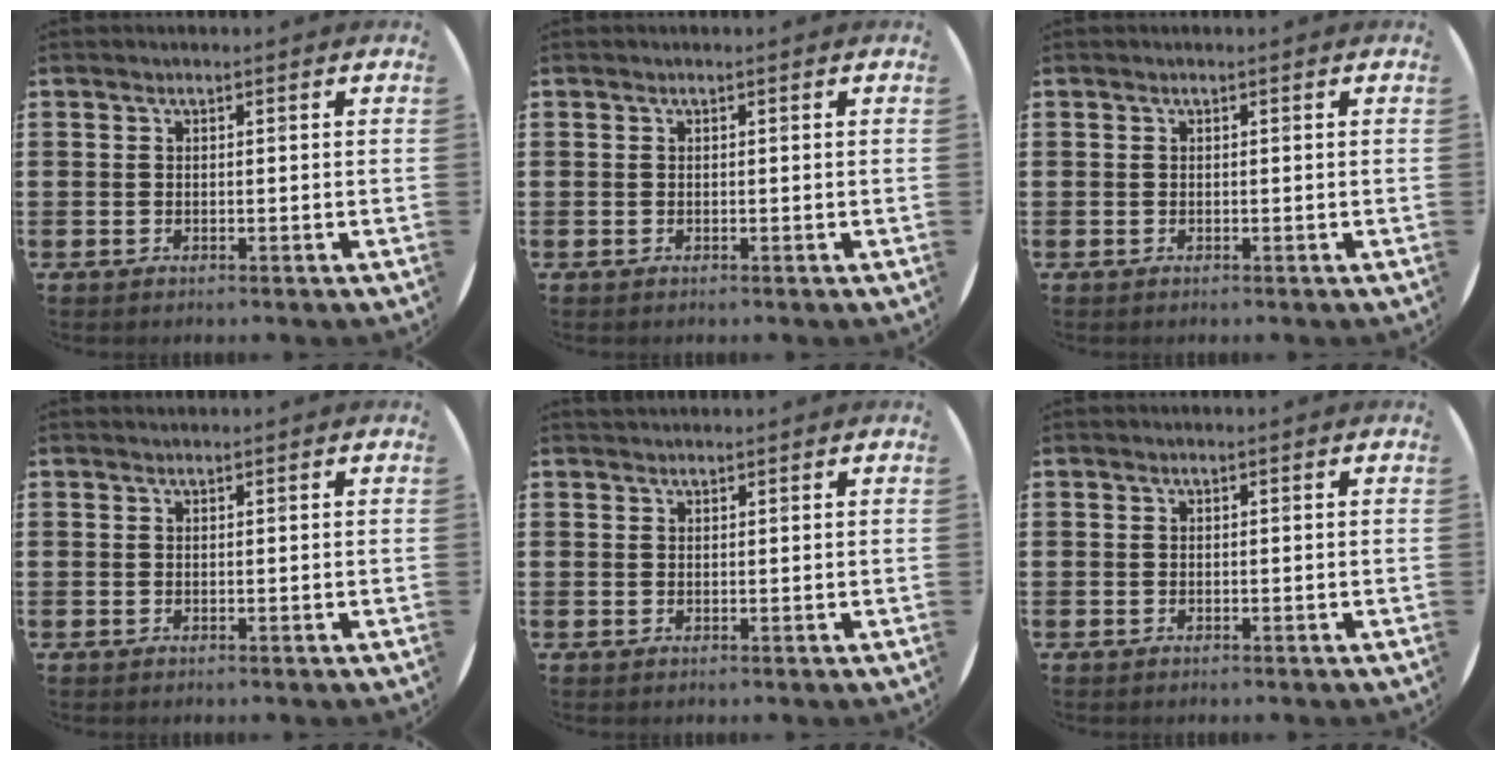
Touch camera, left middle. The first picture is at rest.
{"total": 0.0}
{"total": 0.0}
{"total": 0.0}
{"total": 0.7, "force": [0.7, 0.2, -0.1], "torque": [0.003, 0.004, 0.014]}
{"total": 0.0}